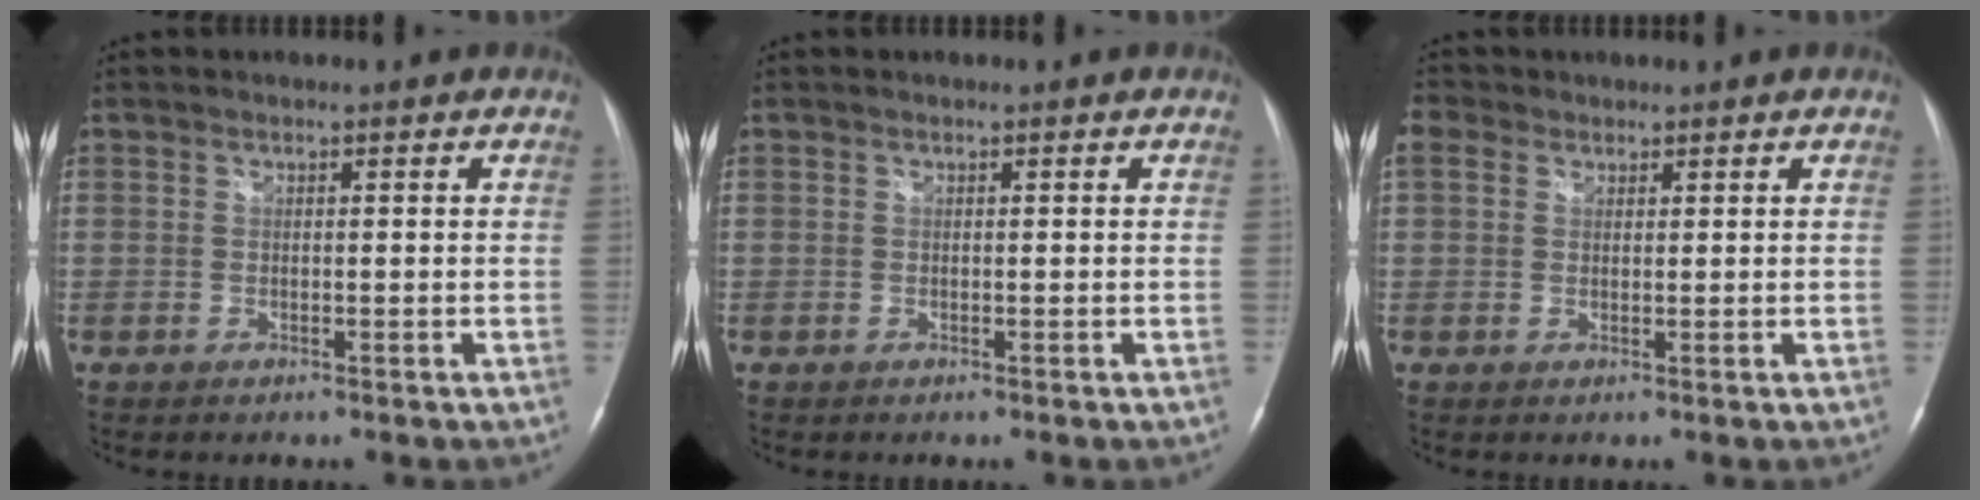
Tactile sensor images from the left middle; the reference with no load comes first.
{"total": 0.0}
{"total": 3.2, "force": [1.8, 2.4, 1.1], "torque": [-0.030, 0.018, 0.036]}